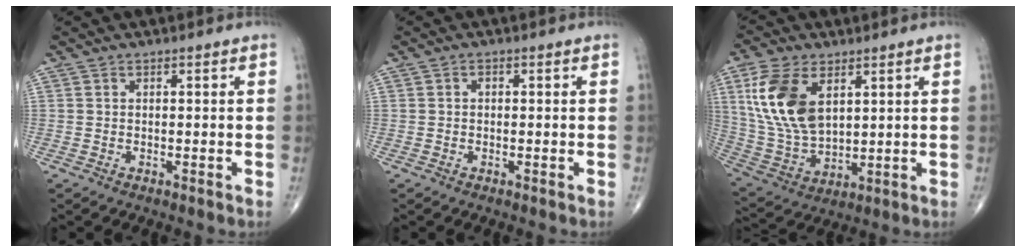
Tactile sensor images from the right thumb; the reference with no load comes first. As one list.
[{"total": 0.9, "force": [0.1, 0.7, 0.6], "torque": [-0.006, 0.003, -0.001]}, {"total": 15.6, "force": [5.3, 9.0, 11.6], "torque": [-0.227, -0.018, 0.115]}]